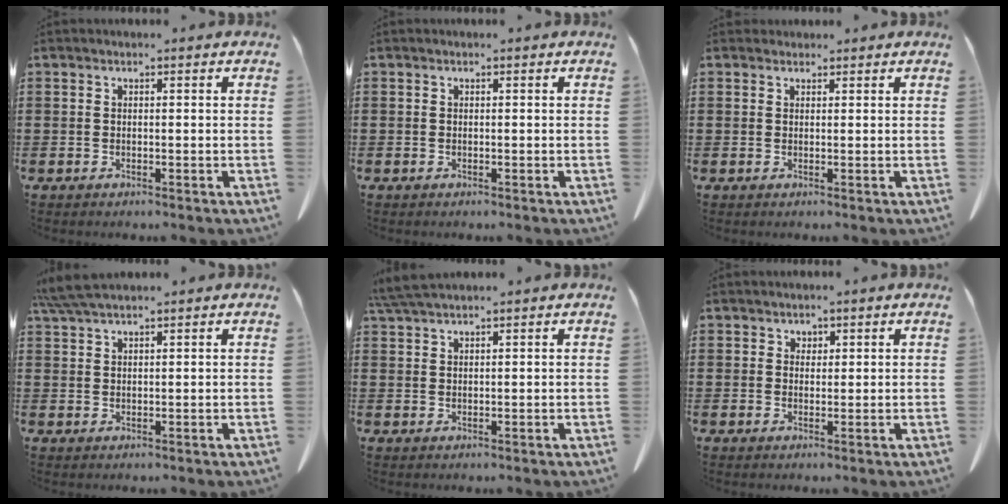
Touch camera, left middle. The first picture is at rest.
{"total": 0.0}
{"total": 1.1, "force": [1.0, 0.5, 0.0], "torque": [-0.004, 0.000, 0.021]}
{"total": 4.5, "force": [3.8, 0.4, 2.4], "torque": [-0.059, -0.005, 0.072]}
{"total": 3.5, "force": [3.0, 0.2, 1.8], "torque": [-0.044, -0.004, 0.060]}
{"total": 1.3, "force": [1.1, 0.7, 0.2], "torque": [0.002, -0.005, 0.022]}